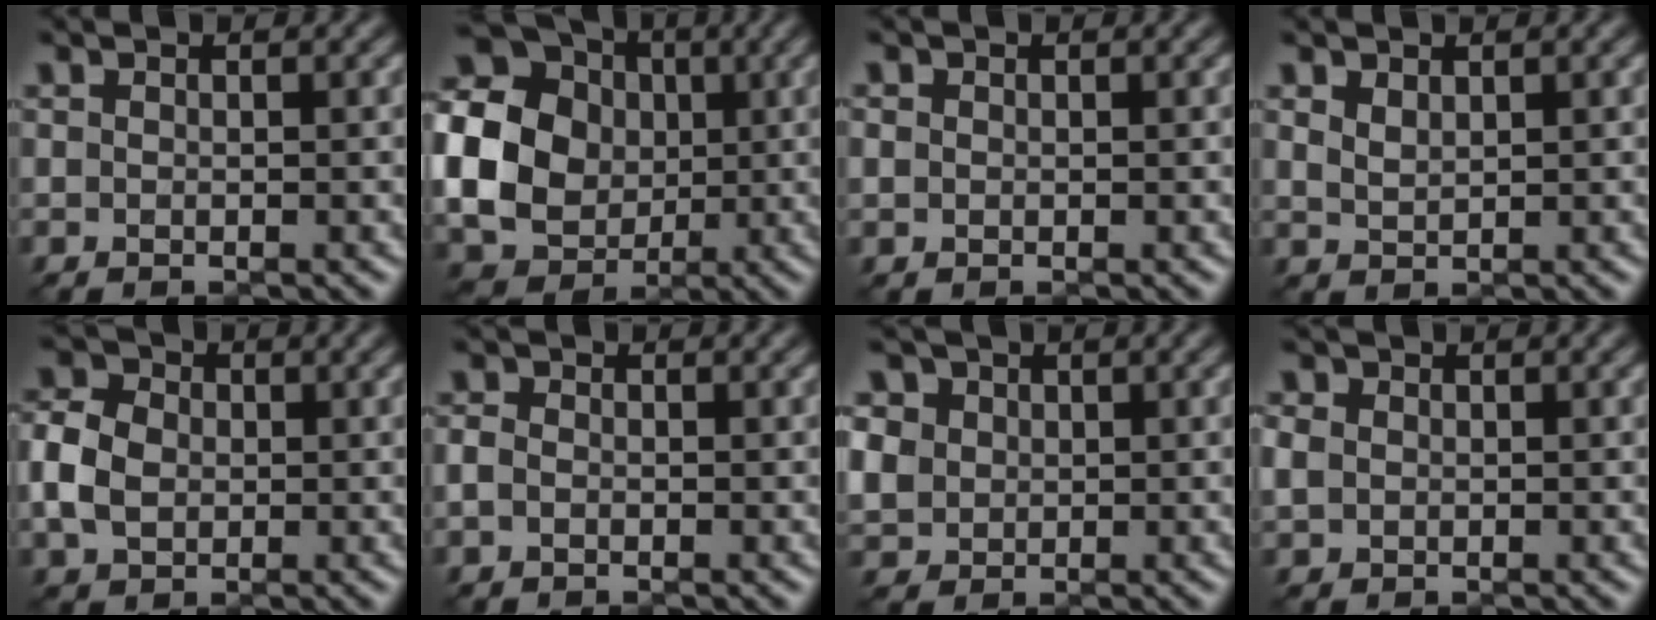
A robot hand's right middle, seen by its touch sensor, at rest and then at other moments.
{"total": 22.1, "force": [2.0, 20.5, 8.2], "torque": [-0.201, 0.011, -0.015]}
{"total": 0.7, "force": [0.1, 0.7, 0.1], "torque": [0.002, -0.002, 0.000]}
{"total": 1.4, "force": [0.9, 0.7, 0.8], "torque": [-0.018, -0.002, 0.024]}
{"total": 5.3, "force": [-0.2, 4.3, 3.1], "torque": [-0.077, 0.007, -0.012]}
{"total": 1.5, "force": [-0.3, 1.2, 0.8], "torque": [-0.016, -0.001, -0.012]}
{"total": 7.3, "force": [2.6, 6.0, 3.1], "torque": [-0.087, 0.020, 0.036]}
{"total": 2.1, "force": [0.2, 1.9, 0.8], "torque": [-0.022, 0.002, 0.000]}